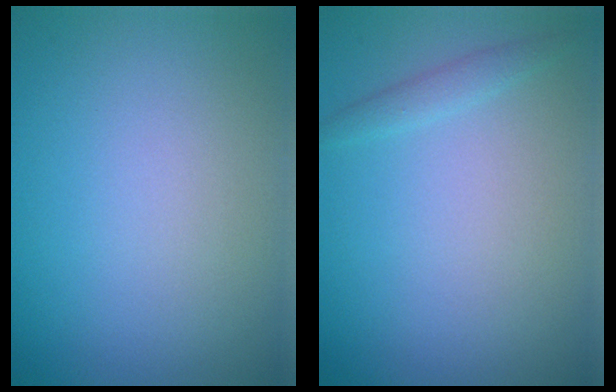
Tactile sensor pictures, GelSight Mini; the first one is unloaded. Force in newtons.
{"total": 1.0, "press": 1.0, "slide": 0.1}